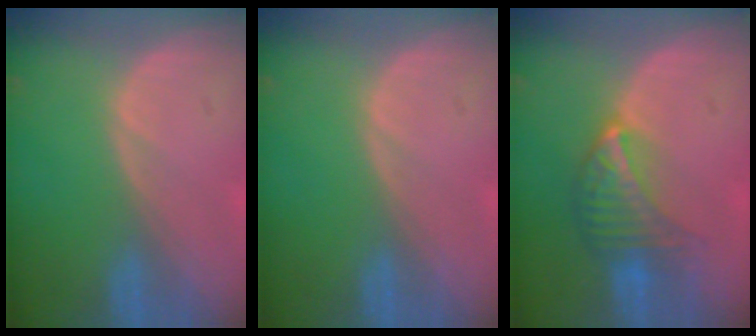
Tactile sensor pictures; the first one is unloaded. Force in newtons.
{"total": 0.0}
{"total": 7.1, "press": 6.4, "slide": 3.1}